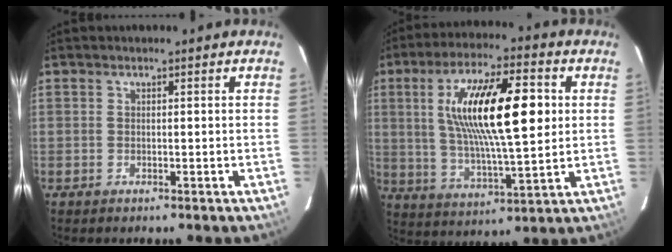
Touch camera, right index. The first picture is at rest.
{"total": 18.8, "force": [3.8, 5.0, 17.7], "torque": [-0.315, 0.014, 0.070]}